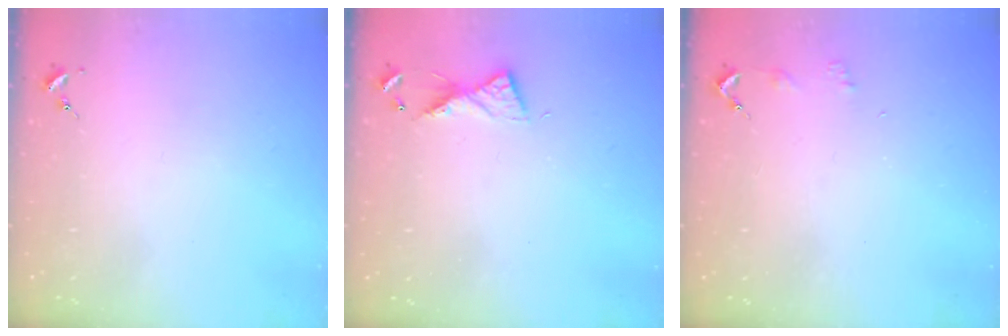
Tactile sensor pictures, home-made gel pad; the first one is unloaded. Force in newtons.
{"total": 6.4, "press": 6.4, "slide": 0.6}
{"total": 3.2, "press": 3.2, "slide": 0.3}